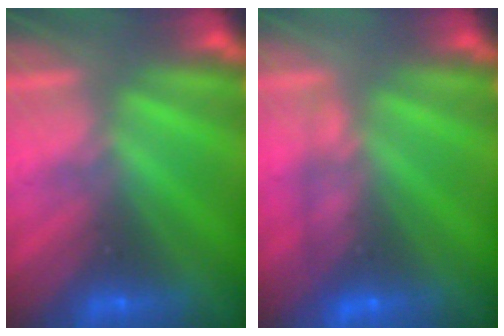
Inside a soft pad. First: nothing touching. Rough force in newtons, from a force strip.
{"total": 4.5}